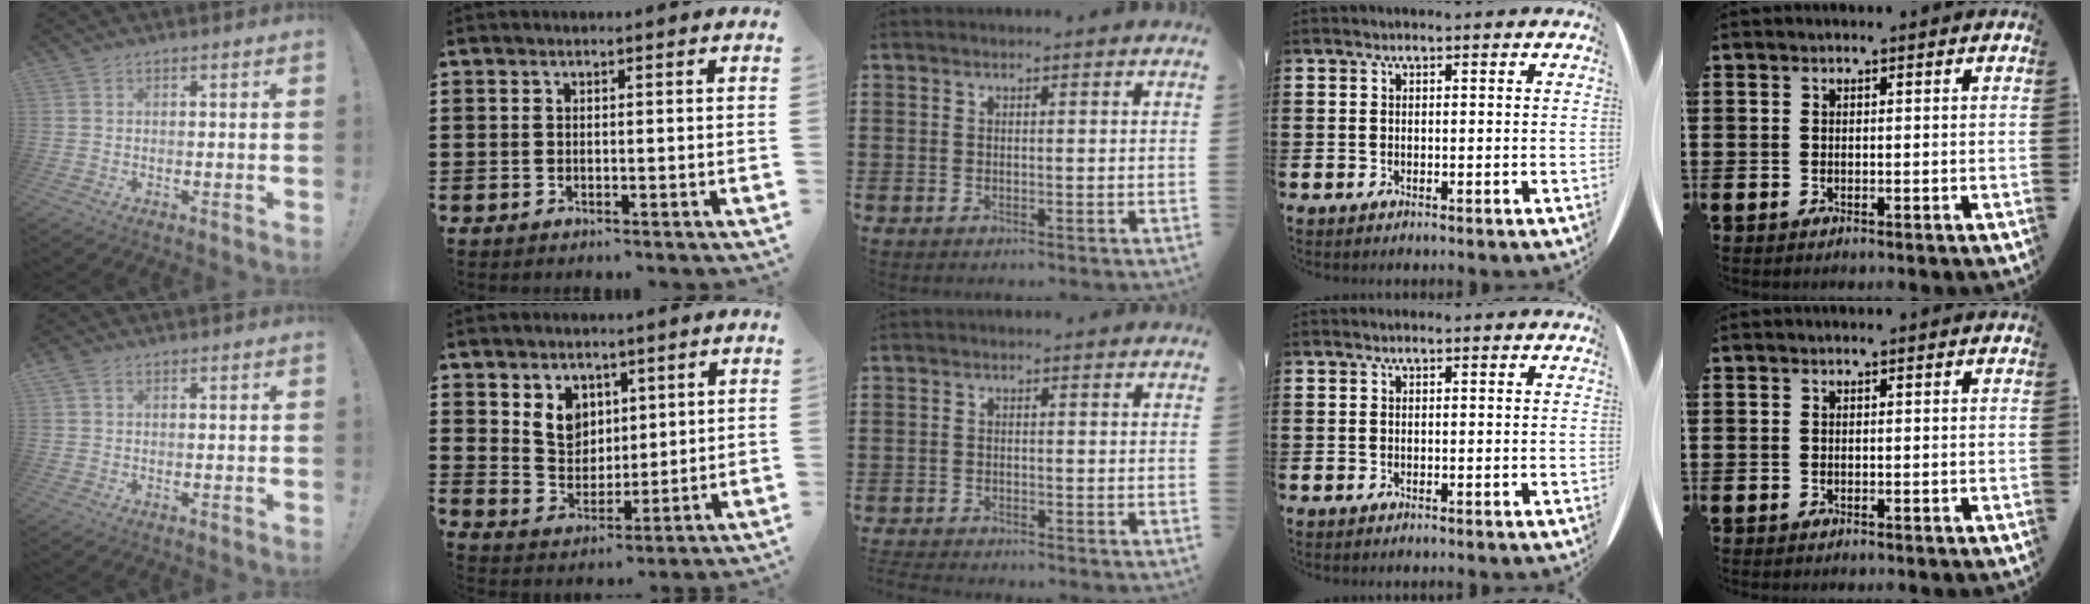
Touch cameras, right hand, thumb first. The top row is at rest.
{"thumb": {"total": 1.2, "force": [0.7, 0.8, 0.7], "torque": [-0.011, 0.000, 0.012]}, "index": {"total": 5.9, "force": [3.0, 4.7, 1.9], "torque": [-0.053, 0.006, 0.056]}, "middle": {"total": 1.7, "force": [-1.7, -0.1, 0.1], "torque": [-0.008, -0.004, -0.034]}}